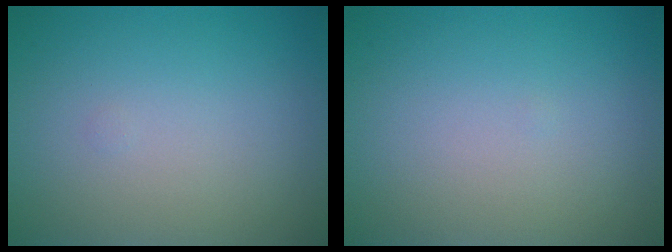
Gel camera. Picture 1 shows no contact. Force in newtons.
{"total": 0.0}